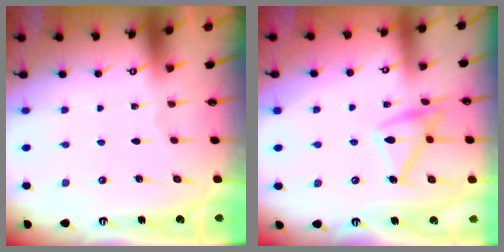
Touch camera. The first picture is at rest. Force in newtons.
{"total": 13.5, "press": 13.4, "slide": 0.7}